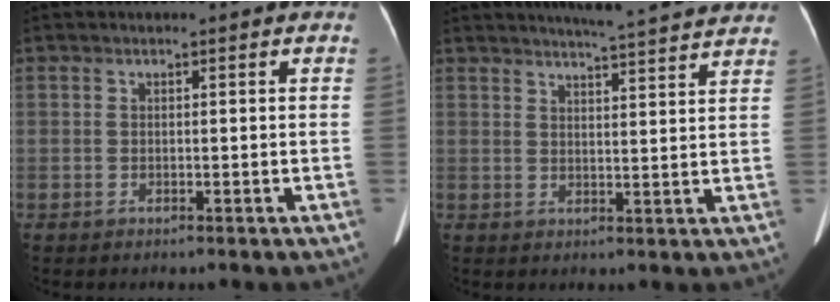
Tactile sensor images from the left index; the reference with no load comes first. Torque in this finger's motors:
{"motor_torque": [0.46, -0.50, -0.01, 0.04]}